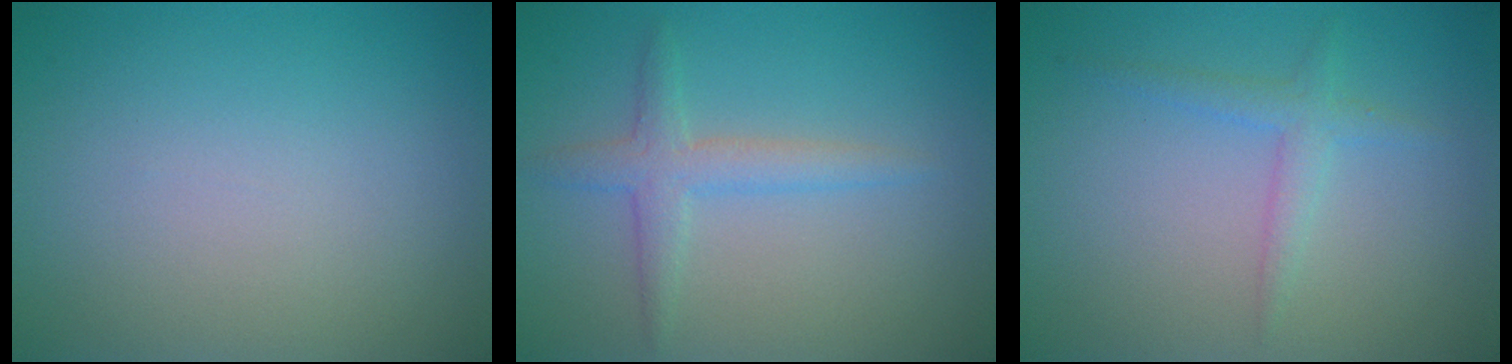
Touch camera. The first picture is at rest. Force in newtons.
{"total": 2.5, "press": 2.5, "slide": 0.0}
{"total": 1.7, "press": 1.7, "slide": 0.1}